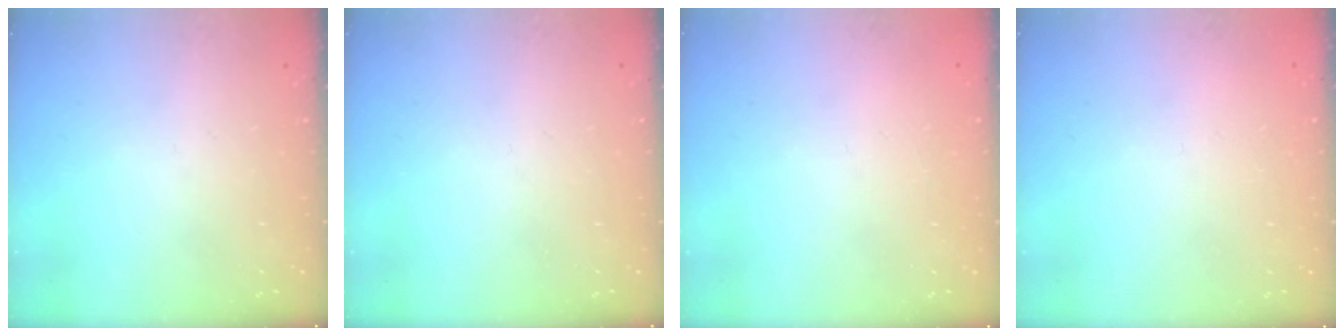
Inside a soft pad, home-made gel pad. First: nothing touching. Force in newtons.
{"total": 0.0}
{"total": 2.3, "press": 2.3, "slide": 0.1}
{"total": 2.3, "press": 2.3, "slide": 0.1}